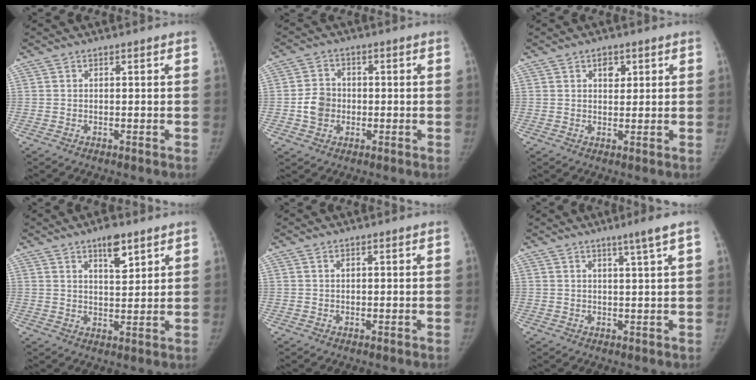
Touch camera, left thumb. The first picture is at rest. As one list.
[{"total": 5.4, "force": [-0.8, 4.6, 2.6], "torque": [-0.031, 0.008, -0.017]}, {"total": 3.1, "force": [1.5, 2.0, 1.8], "torque": [-0.009, -0.006, 0.023]}, {"total": 6.3, "force": [4.1, 2.4, 4.2], "torque": [-0.048, -0.027, 0.063]}, {"total": 0.8, "force": [0.5, 0.4, 0.4], "torque": [0.000, -0.003, 0.008]}, {"total": 3.9, "force": [2.3, -0.8, 3.0], "torque": [-0.051, -0.014, 0.039]}]